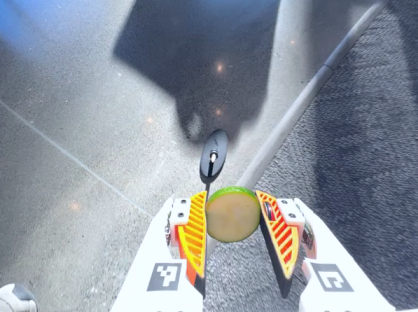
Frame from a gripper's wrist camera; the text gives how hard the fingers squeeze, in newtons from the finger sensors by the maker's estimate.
{"total": 11.4, "left": 11.7, "right": 11.0}